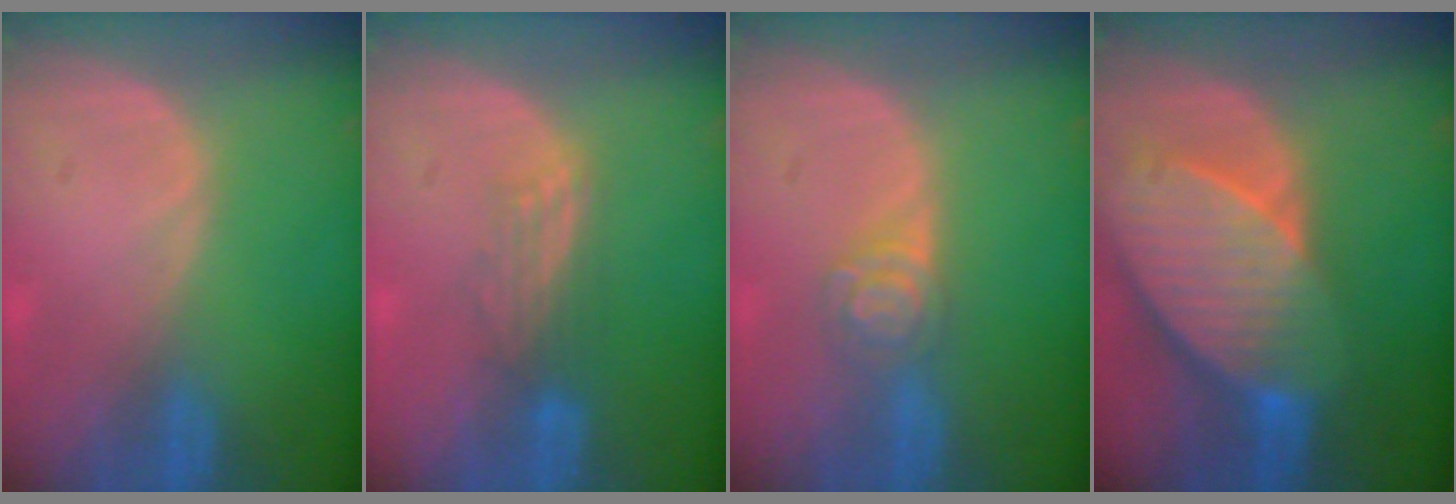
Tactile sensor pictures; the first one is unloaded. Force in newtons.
{"total": 2.8, "press": 2.7, "slide": 0.6}
{"total": 4.3, "press": 3.9, "slide": 1.7}
{"total": 10.7, "press": 9.4, "slide": 5.1}